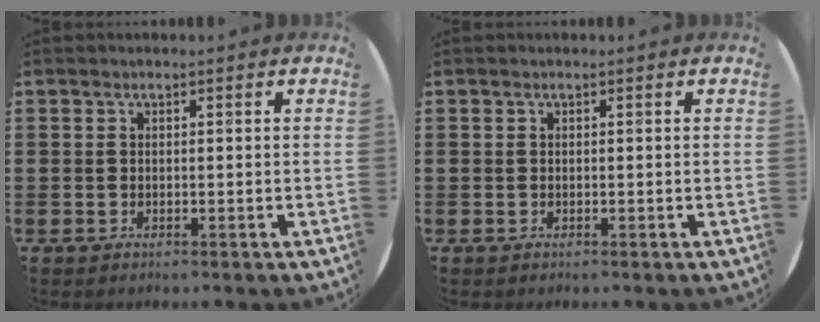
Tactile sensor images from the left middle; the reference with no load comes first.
{"total": 0.0}